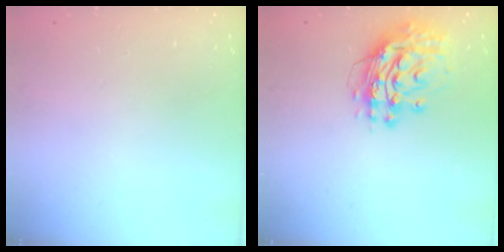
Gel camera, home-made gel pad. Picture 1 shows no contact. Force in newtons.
{"total": 13.2, "press": 13.1, "slide": 1.2}